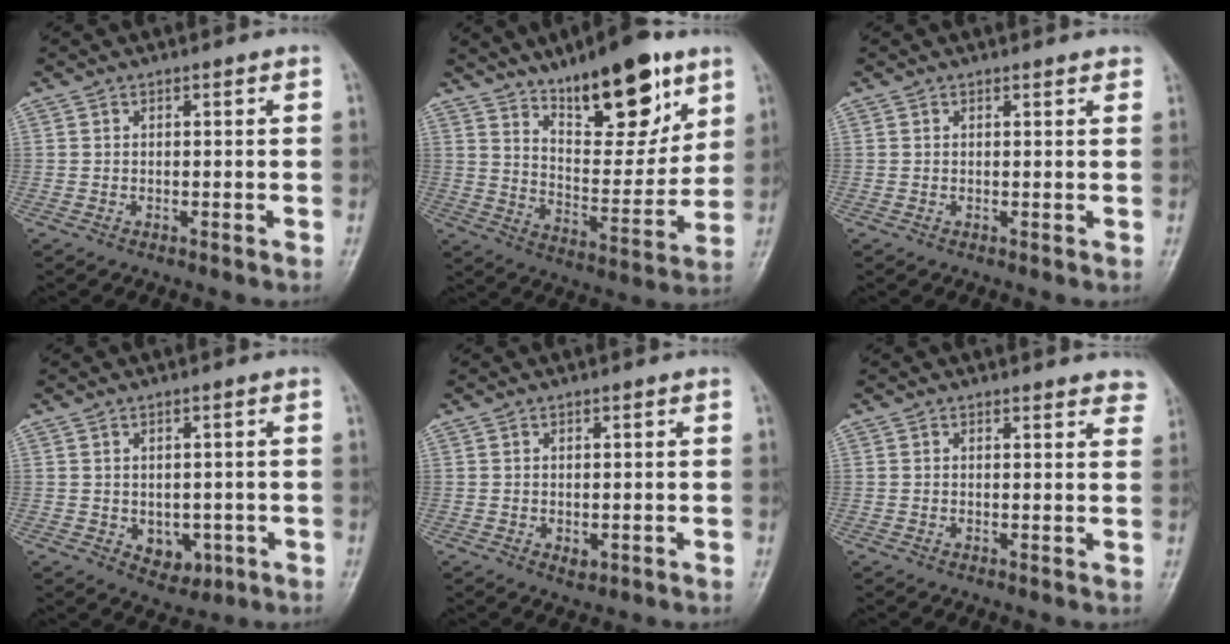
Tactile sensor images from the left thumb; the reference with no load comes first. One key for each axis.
{"total": 18.7, "fx": 11.9, "fy": 6.8, "fz": 12.7, "tx": -0.148, "ty": -0.073, "tz": 0.201}
{"total": 1.2, "fx": 1.1, "fy": 0.3, "fz": 0.5, "tx": -0.002, "ty": -0.002, "tz": 0.012}
{"total": 5.1, "fx": -1.0, "fy": 3.7, "fz": 3.3, "tx": -0.024, "ty": 0.002, "tz": 0.000}
{"total": 1.6, "fx": -0.1, "fy": 0.9, "fz": 1.3, "tx": -0.014, "ty": -0.004, "tz": 0.004}
{"total": 4.6, "fx": 4.2, "fy": 1.3, "fz": 1.3, "tx": 0.009, "ty": -0.017, "tz": 0.033}